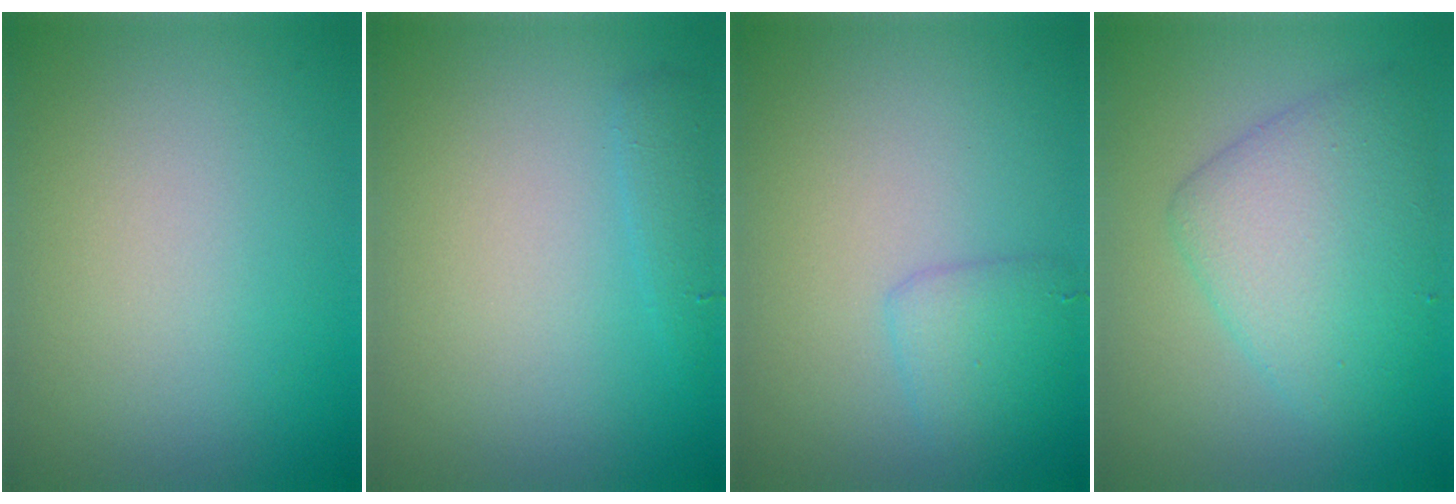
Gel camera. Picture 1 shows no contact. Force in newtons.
{"total": 1.2, "press": 1.2, "slide": 0.1}
{"total": 2.0, "press": 2.0, "slide": 0.0}
{"total": 5.7, "press": 5.7, "slide": 0.2}